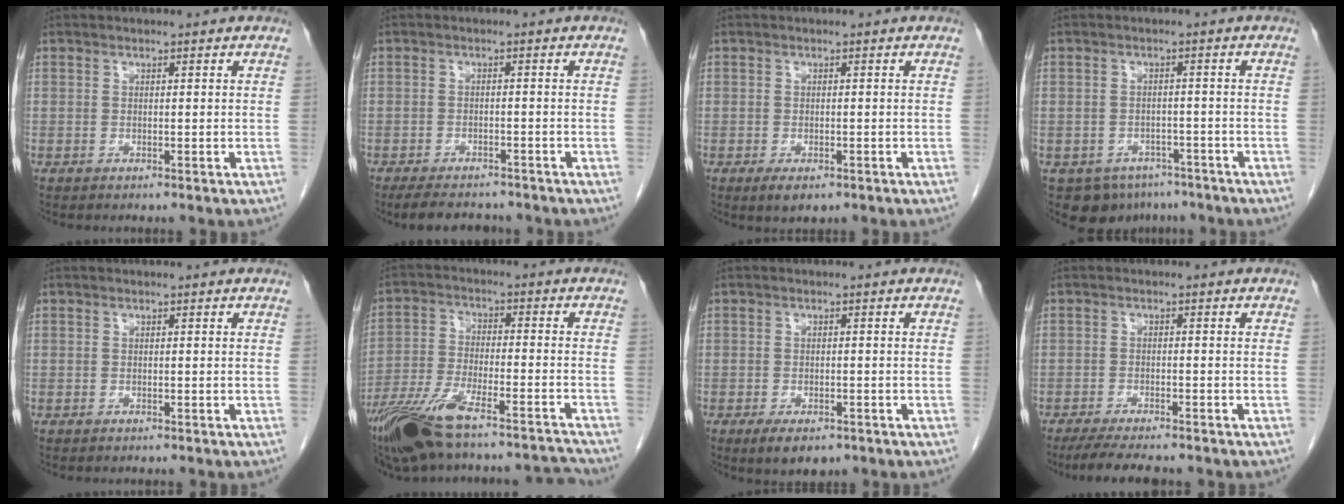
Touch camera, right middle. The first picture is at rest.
{"total": 7.4, "force": [-6.5, 2.2, 2.7], "torque": [-0.042, -0.008, -0.094]}
{"total": 2.5, "force": [-1.4, 1.1, 1.7], "torque": [-0.031, -0.005, -0.015]}
{"total": 7.3, "force": [-5.4, 4.8, 1.3], "torque": [-0.016, 0.002, -0.069]}
{"total": 0.0}
{"total": 16.2, "force": [-13.7, 2.3, 8.5], "torque": [-0.158, -0.001, -0.236]}
{"total": 4.5, "force": [-2.9, 2.0, 2.6], "torque": [-0.044, -0.007, -0.040]}
{"total": 7.5, "force": [-6.5, 1.0, 3.7], "torque": [-0.058, -0.017, -0.103]}